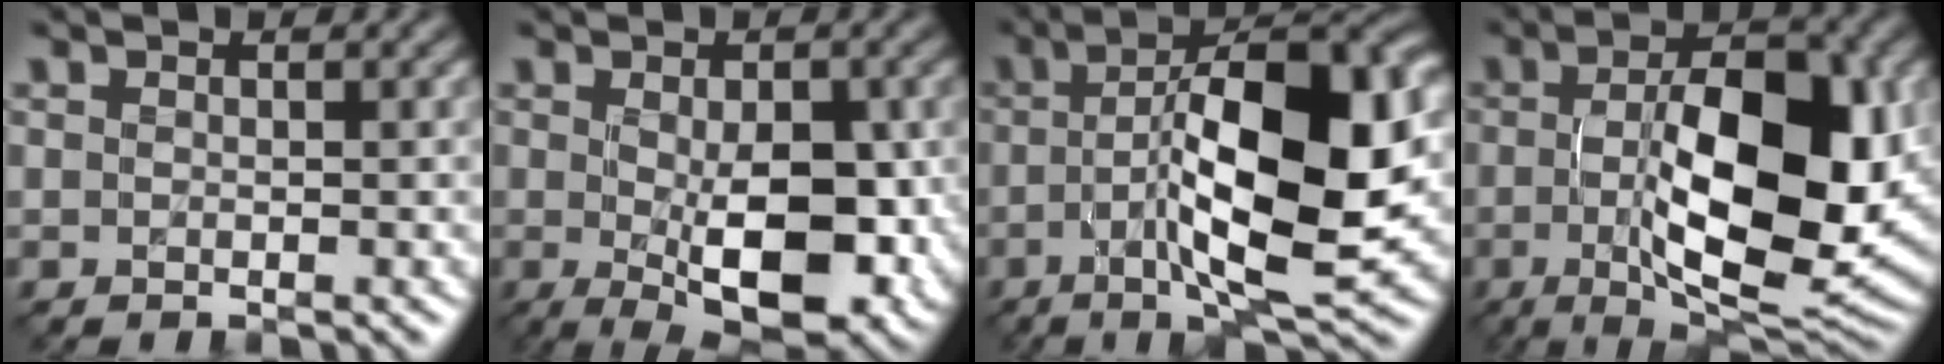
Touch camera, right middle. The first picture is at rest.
{"total": 9.9, "force": [-1.4, 4.5, 8.7], "torque": [-0.140, -0.028, -0.001]}
{"total": 13.8, "force": [-1.1, 4.2, 13.1], "torque": [-0.200, 0.008, -0.022]}
{"total": 13.5, "force": [-0.7, 5.4, 12.4], "torque": [-0.185, -0.006, -0.011]}